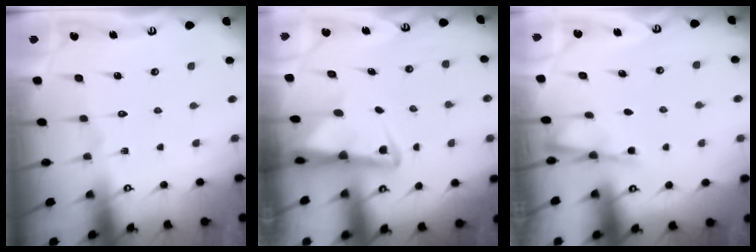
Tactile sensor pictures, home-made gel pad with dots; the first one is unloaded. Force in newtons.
{"total": 3.7, "press": 3.6, "slide": 0.9}
{"total": 2.6, "press": 2.6, "slide": 0.3}